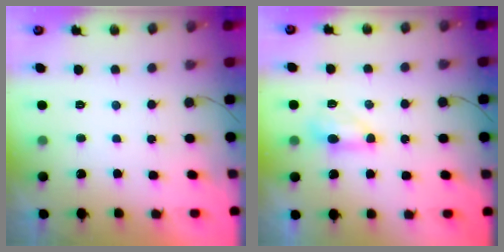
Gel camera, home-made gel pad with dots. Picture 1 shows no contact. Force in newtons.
{"total": 5.2, "press": 5.1, "slide": 0.6}